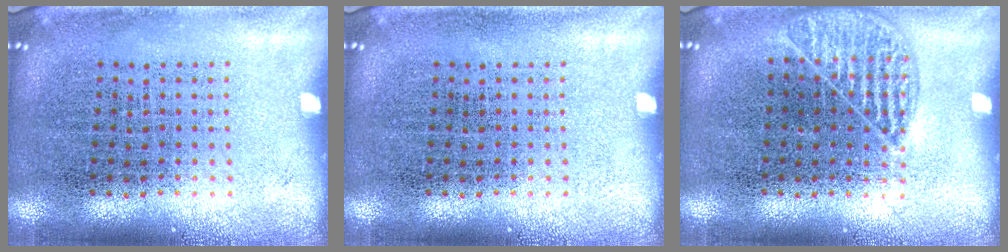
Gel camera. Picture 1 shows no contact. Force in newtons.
{"total": 0.0}
{"total": 1.1, "press": 1.0, "slide": 0.4}